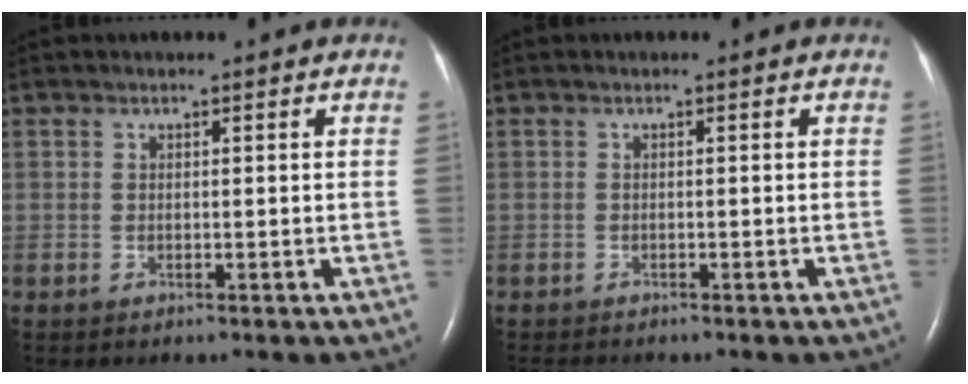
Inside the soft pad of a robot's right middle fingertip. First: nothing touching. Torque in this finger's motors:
{"motor_torque": [0.16, -0.16, -0.03, 0.00]}